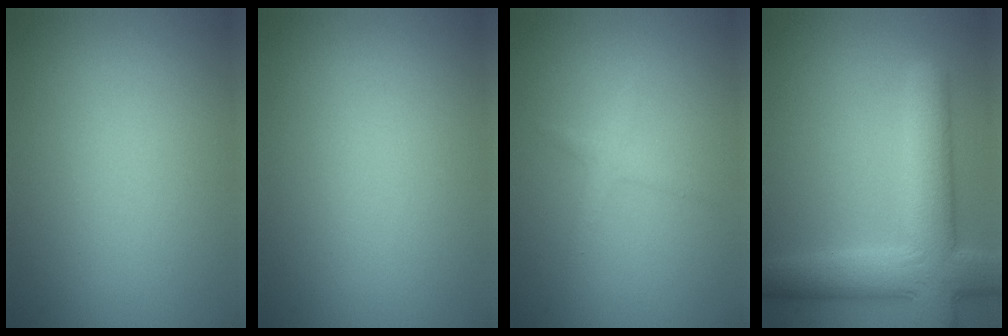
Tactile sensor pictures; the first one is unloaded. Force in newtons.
{"total": 0.0}
{"total": 1.3, "press": 1.3, "slide": 0.0}
{"total": 8.0, "press": 7.9, "slide": 0.8}